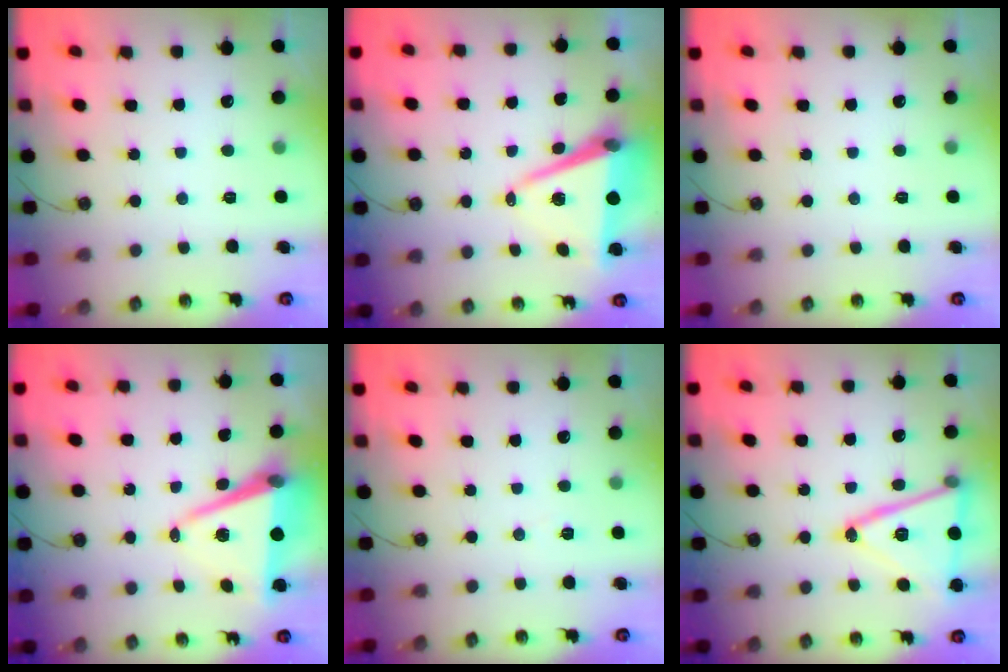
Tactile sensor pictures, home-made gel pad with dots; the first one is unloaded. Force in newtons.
{"total": 10.3, "press": 9.4, "slide": 4.3}
{"total": 0.0}
{"total": 10.3, "press": 9.4, "slide": 4.3}
{"total": 5.0, "press": 2.6, "slide": 4.3}
{"total": 18.7, "press": 18.4, "slide": 3.5}